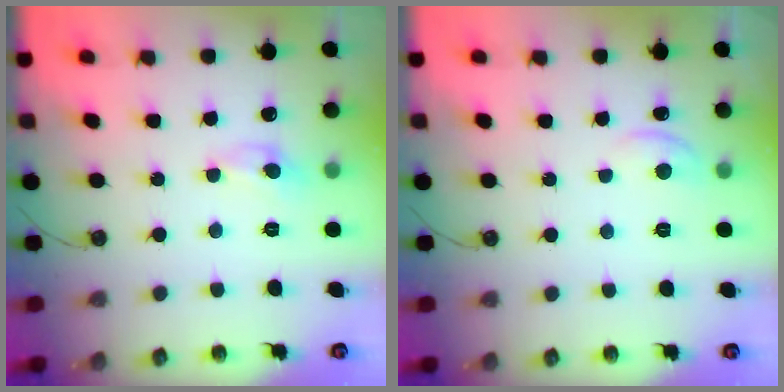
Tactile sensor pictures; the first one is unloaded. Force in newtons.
{"total": 0.6, "press": 0.0, "slide": 0.6}